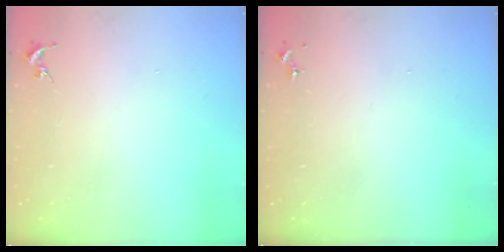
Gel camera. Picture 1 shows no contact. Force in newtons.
{"total": 0.0}